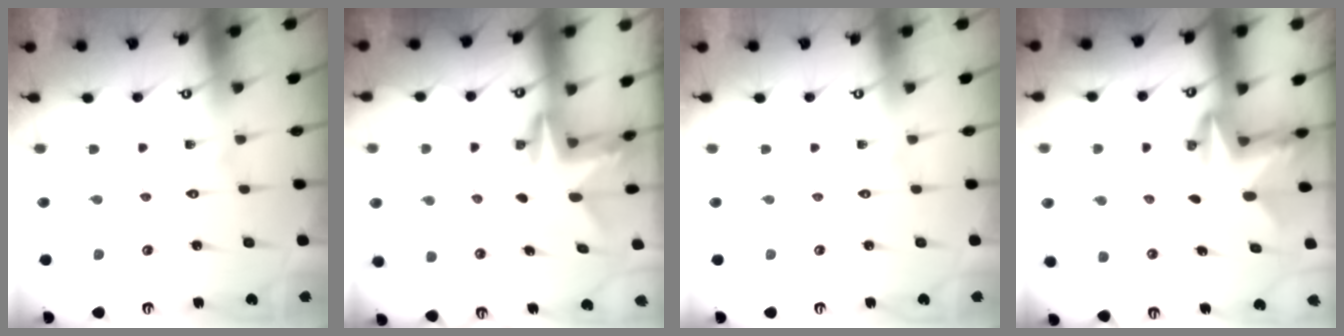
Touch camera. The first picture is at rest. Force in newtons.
{"total": 3.0, "press": 3.0, "slide": 0.2}
{"total": 0.0}
{"total": 3.0, "press": 3.0, "slide": 0.4}